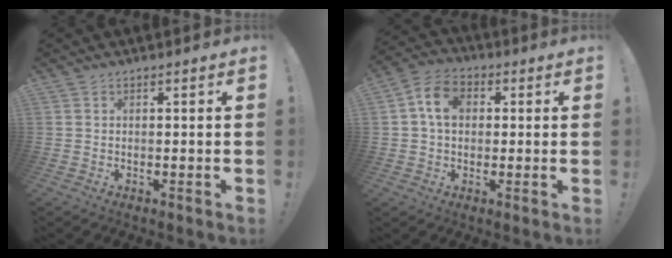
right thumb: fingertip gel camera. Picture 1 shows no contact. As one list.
[{"total": 9.6, "force": [2.3, 7.3, 5.8], "torque": [-0.086, 0.012, 0.045]}]